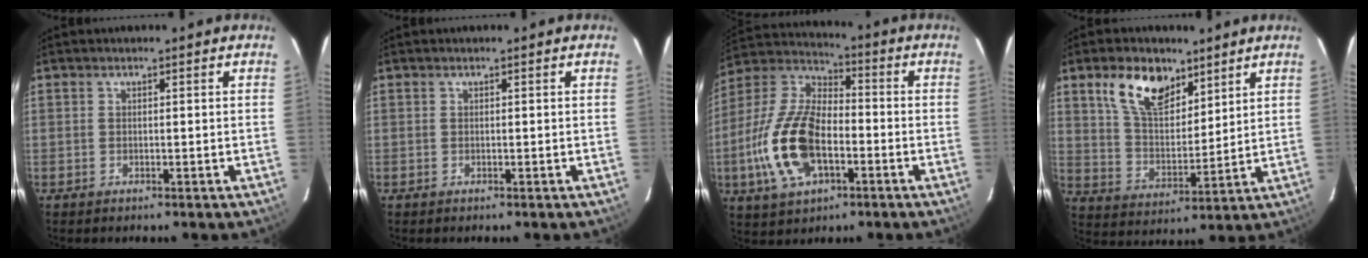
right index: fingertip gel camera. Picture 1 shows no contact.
{"total": 0.0}
{"total": 17.8, "force": [-5.1, 9.3, 14.3], "torque": [-0.316, 0.000, -0.095]}
{"total": 12.1, "force": [7.4, 6.4, 7.2], "torque": [-0.132, 0.012, 0.142]}